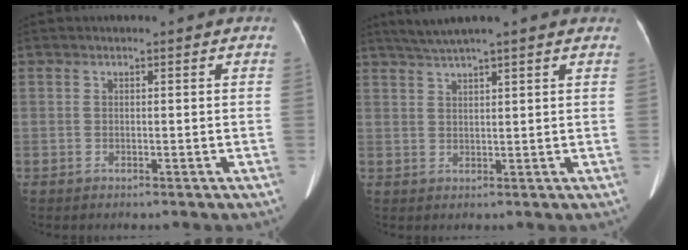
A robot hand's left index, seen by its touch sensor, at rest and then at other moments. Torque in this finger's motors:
{"motor_torque": [0.44, -0.51, 0.15, 0.07]}